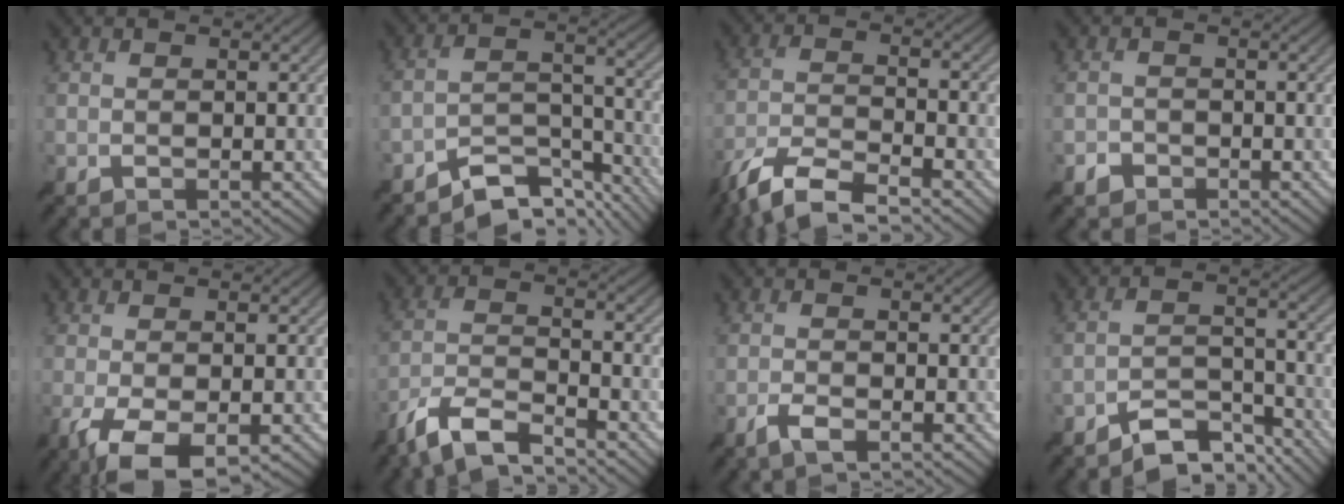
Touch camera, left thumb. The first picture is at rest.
{"total": 8.4, "force": [-6.6, 3.1, 4.1], "torque": [-0.062, 0.005, -0.130]}
{"total": 8.7, "force": [-6.6, 2.1, 5.3], "torque": [-0.119, -0.010, -0.140]}
{"total": 1.5, "force": [-1.0, 1.1, 0.3], "torque": [-0.003, 0.004, -0.024]}
{"total": 7.4, "force": [-3.5, 2.3, 6.1], "torque": [-0.126, -0.012, -0.057]}
{"total": 8.2, "force": [-6.5, 1.9, 4.8], "torque": [-0.104, -0.002, -0.139]}
{"total": 2.2, "force": [-1.3, 0.4, 1.7], "torque": [-0.040, 0.003, -0.032]}
{"total": 7.3, "force": [-5.7, 2.4, 3.8], "torque": [-0.064, 0.006, -0.108]}